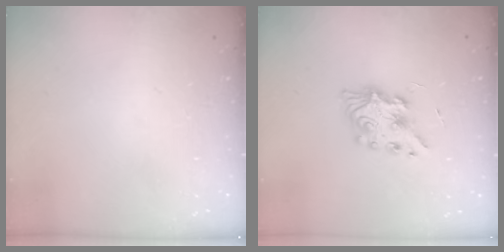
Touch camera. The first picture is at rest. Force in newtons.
{"total": 8.3, "press": 8.2, "slide": 0.2}